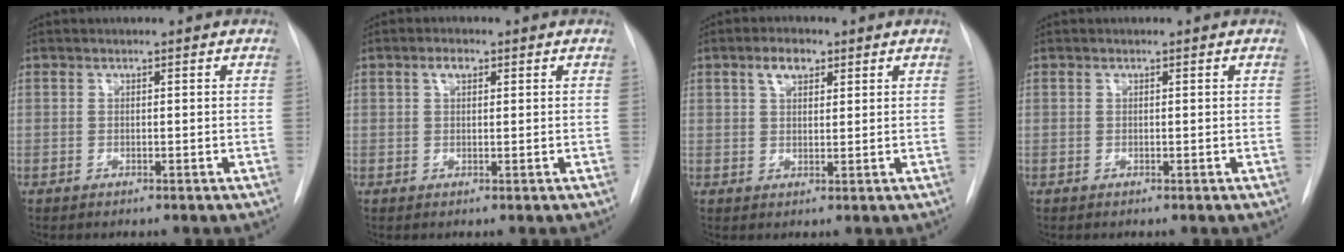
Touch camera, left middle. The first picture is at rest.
{"total": 1.9, "force": [0.9, 1.0, 1.4], "torque": [-0.028, 0.008, 0.015]}
{"total": 3.8, "force": [2.1, 1.9, 2.5], "torque": [-0.048, 0.010, 0.038]}
{"total": 0.0}